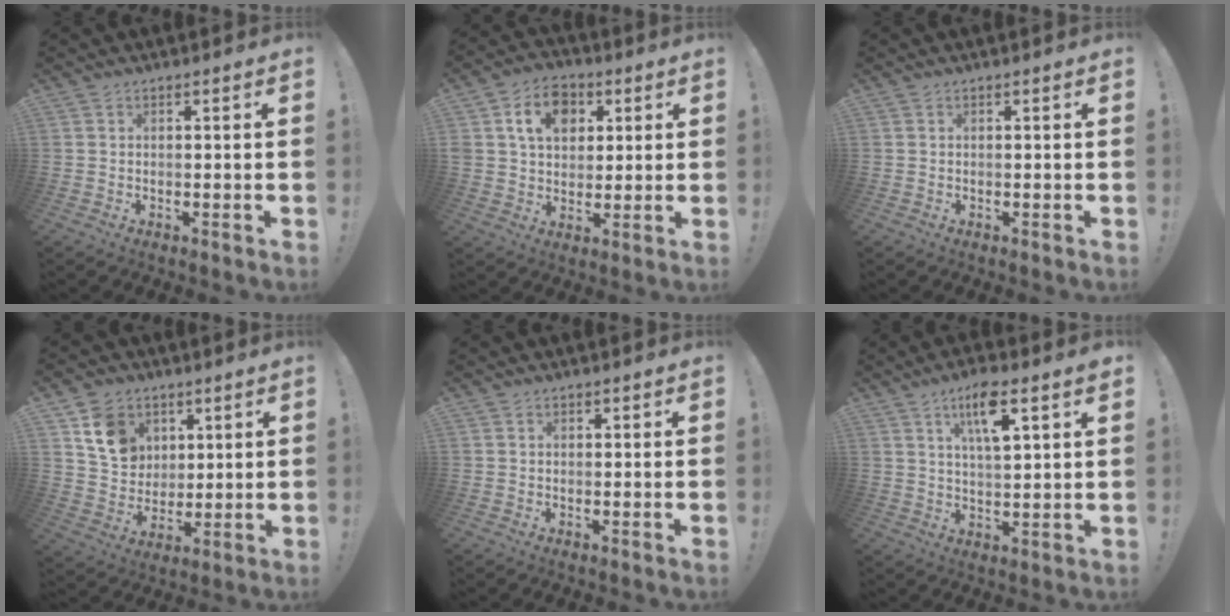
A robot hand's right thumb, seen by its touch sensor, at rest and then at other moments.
{"total": 12.5, "force": [4.4, 9.6, 6.7], "torque": [-0.098, -0.002, 0.084]}
{"total": 0.0}
{"total": 11.8, "force": [5.6, 9.6, 4.3], "torque": [-0.064, -0.020, 0.114]}
{"total": 0.6, "force": [0.4, 0.4, 0.3], "torque": [0.000, -0.001, 0.005]}
{"total": 10.3, "force": [5.2, 3.0, 8.4], "torque": [-0.132, -0.011, 0.084]}